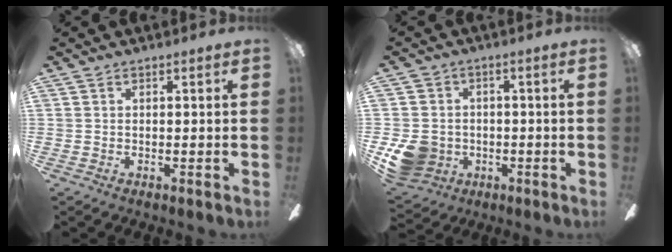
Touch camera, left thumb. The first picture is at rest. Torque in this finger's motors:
{"motor_torque": [0.02, 0.08, 0.35, -0.20, 0.03]}